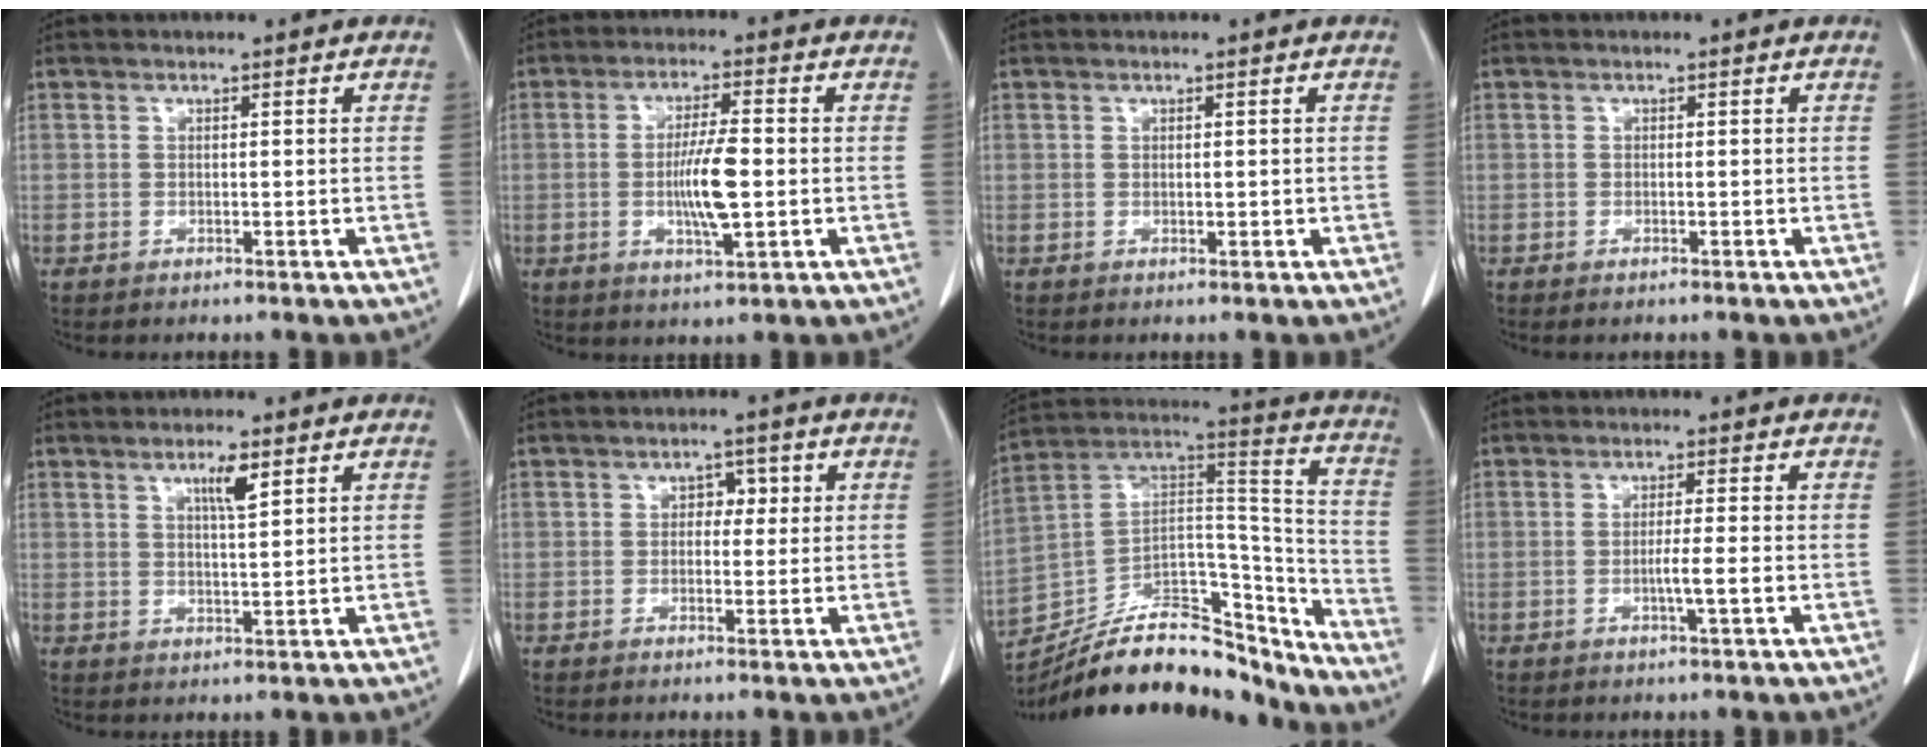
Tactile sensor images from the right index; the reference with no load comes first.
{"total": 7.6, "force": [-0.9, 1.2, 7.5], "torque": [-0.139, -0.005, -0.017]}
{"total": 0.5, "force": [0.1, 0.4, 0.4], "torque": [-0.004, -0.001, 0.005]}
{"total": 0.7, "force": [-0.5, 0.1, 0.4], "torque": [-0.010, -0.002, -0.006]}
{"total": 3.6, "force": [1.9, 0.3, 3.0], "torque": [-0.052, -0.003, 0.033]}
{"total": 2.5, "force": [0.5, 1.8, 1.8], "torque": [-0.017, 0.010, 0.003]}
{"total": 26.0, "force": [-22.1, 8.5, 10.6], "torque": [-0.179, 0.038, -0.349]}
{"total": 2.8, "force": [-0.8, -0.4, 2.7], "torque": [-0.046, -0.003, -0.014]}